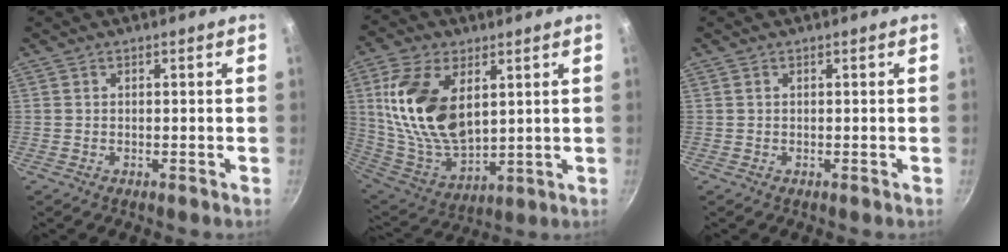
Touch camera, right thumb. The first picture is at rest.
{"total": 19.4, "force": [5.3, 11.2, 14.9], "torque": [-0.274, -0.031, 0.115]}
{"total": 0.0}